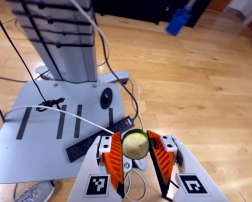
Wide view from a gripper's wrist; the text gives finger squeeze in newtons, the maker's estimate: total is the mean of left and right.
{"total": 6.9, "left": 7.1, "right": 6.7}